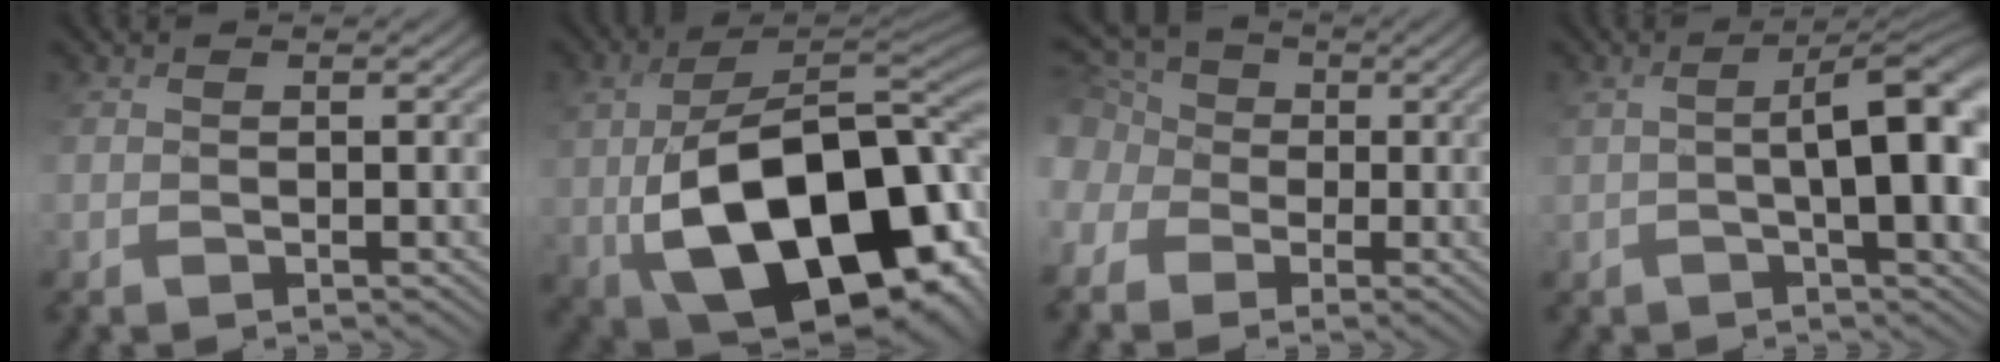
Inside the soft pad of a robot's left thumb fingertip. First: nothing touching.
{"total": 17.2, "force": [-3.4, 10.5, 13.2], "torque": [-0.221, -0.022, -0.038]}
{"total": 10.1, "force": [-1.6, 9.3, 3.8], "torque": [-0.149, 0.000, -0.053]}
{"total": 8.0, "force": [-0.1, 2.2, 7.7], "torque": [-0.115, 0.007, 0.014]}